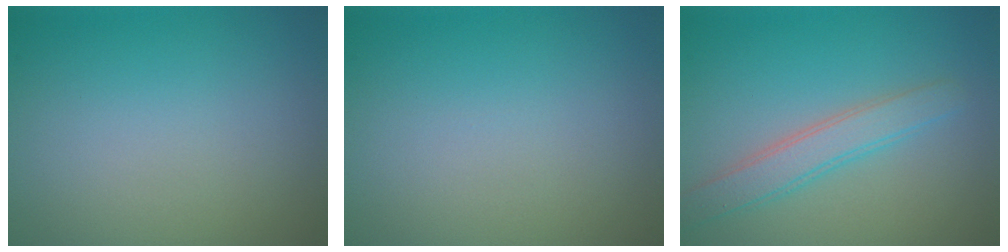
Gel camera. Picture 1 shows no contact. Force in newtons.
{"total": 0.0}
{"total": 3.0, "press": 3.0, "slide": 0.1}